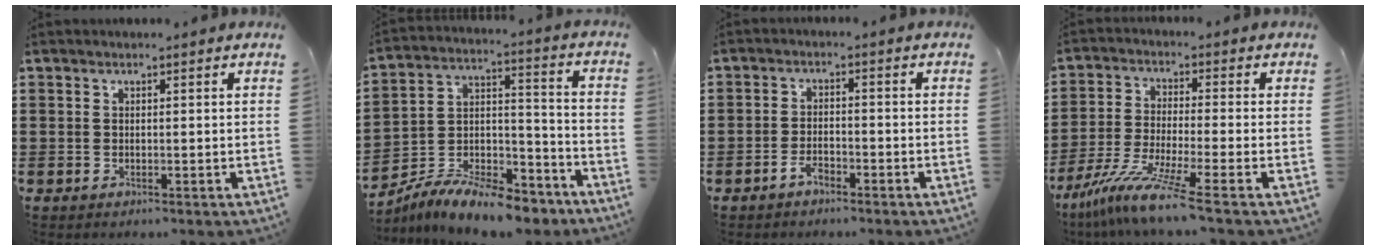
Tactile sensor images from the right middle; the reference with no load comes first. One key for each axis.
{"total": 9.5, "fx": -8.6, "fy": 1.8, "fz": 3.5, "tx": -0.056, "ty": 0.021, "tz": -0.167}
{"total": 2.6, "fx": -2.2, "fy": 1.1, "fz": 1.0, "tx": -0.028, "ty": 0.002, "tz": -0.045}
{"total": 8.2, "fx": -6.2, "fy": -0.7, "fz": 5.3, "tx": -0.118, "ty": -0.022, "tz": -0.124}